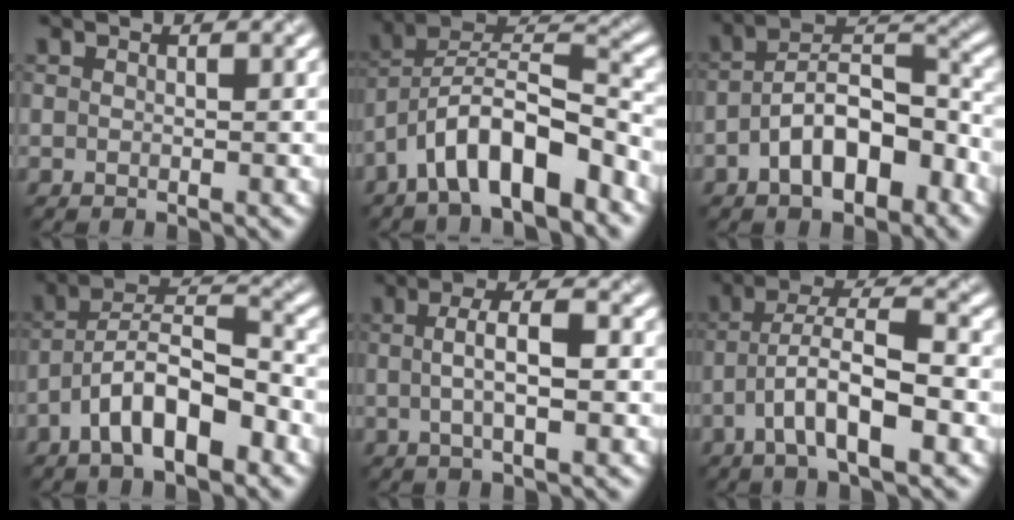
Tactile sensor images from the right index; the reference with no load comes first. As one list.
[{"total": 8.8, "force": [-5.8, 2.5, 6.2], "torque": [-0.102, 0.029, -0.090]}, {"total": 7.9, "force": [-4.1, 3.3, 5.9], "torque": [-0.097, 0.025, -0.062]}, {"total": 7.5, "force": [-4.5, 2.3, 5.6], "torque": [-0.096, 0.028, -0.072]}, {"total": 3.4, "force": [-0.6, 0.6, 3.3], "torque": [-0.063, 0.011, 0.003]}, {"total": 7.1, "force": [-3.3, 1.7, 6.1], "torque": [-0.113, 0.022, -0.051]}]